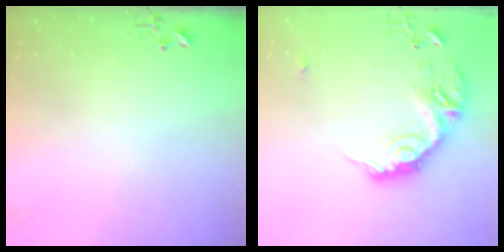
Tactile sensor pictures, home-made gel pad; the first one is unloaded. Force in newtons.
{"total": 20.9, "press": 20.9, "slide": 1.2}